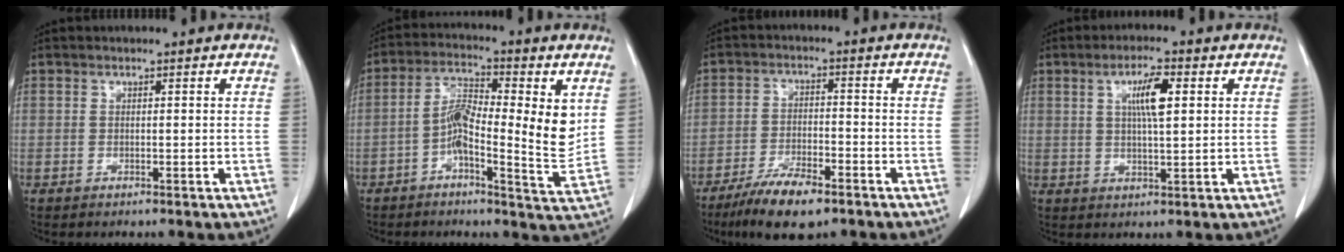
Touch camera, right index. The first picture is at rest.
{"total": 10.9, "force": [0.5, 2.6, 10.6], "torque": [-0.180, 0.014, -0.002]}
{"total": 8.8, "force": [-6.3, 2.2, 5.8], "torque": [-0.104, -0.013, -0.110]}
{"total": 5.8, "force": [1.8, 0.9, 5.5], "torque": [-0.099, 0.003, 0.031]}